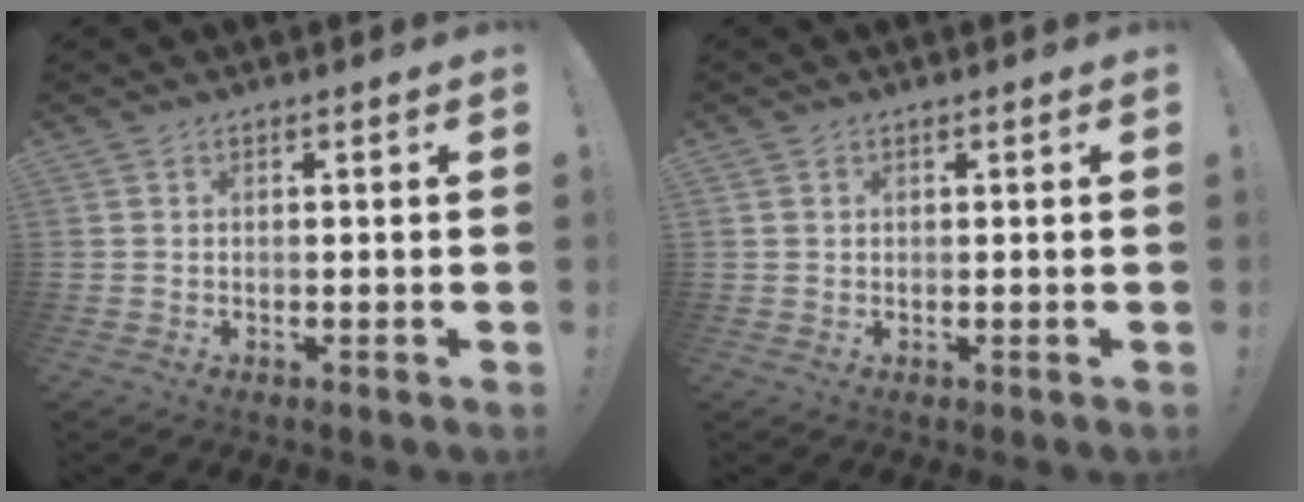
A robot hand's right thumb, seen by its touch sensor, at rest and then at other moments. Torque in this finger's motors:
{"motor_torque": [0.00, -0.16, -0.09, 0.09, 0.05]}